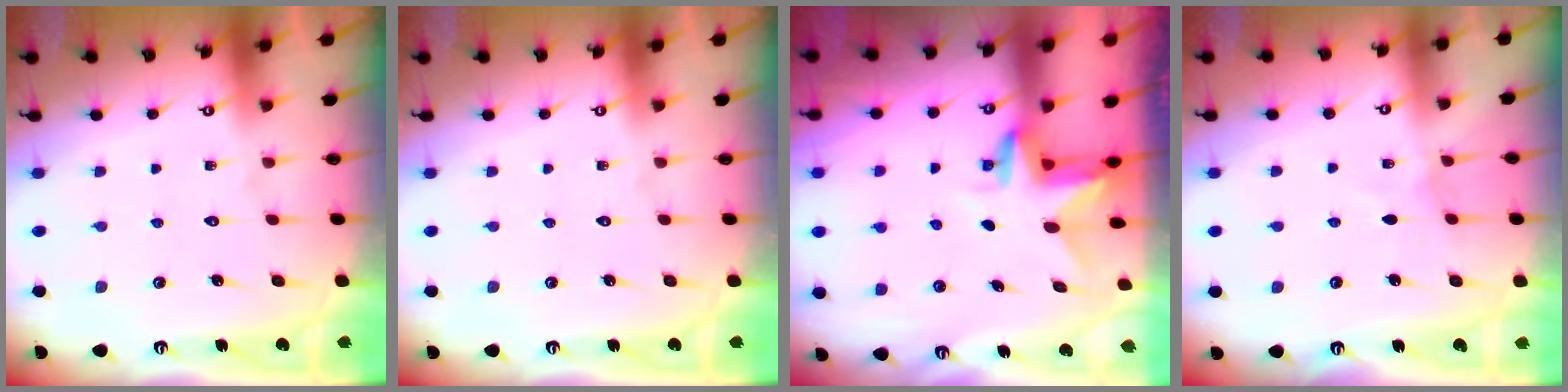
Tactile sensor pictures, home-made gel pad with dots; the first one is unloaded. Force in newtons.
{"total": 0.0}
{"total": 3.0, "press": 3.0, "slide": 0.2}
{"total": 2.9, "press": 2.9, "slide": 0.4}